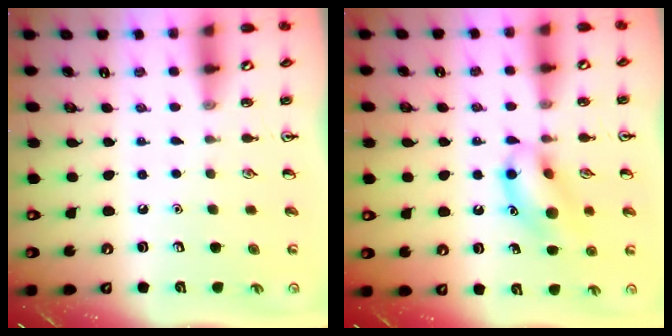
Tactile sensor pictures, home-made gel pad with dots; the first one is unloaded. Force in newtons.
{"total": 12.8, "press": 12.7, "slide": 1.3}